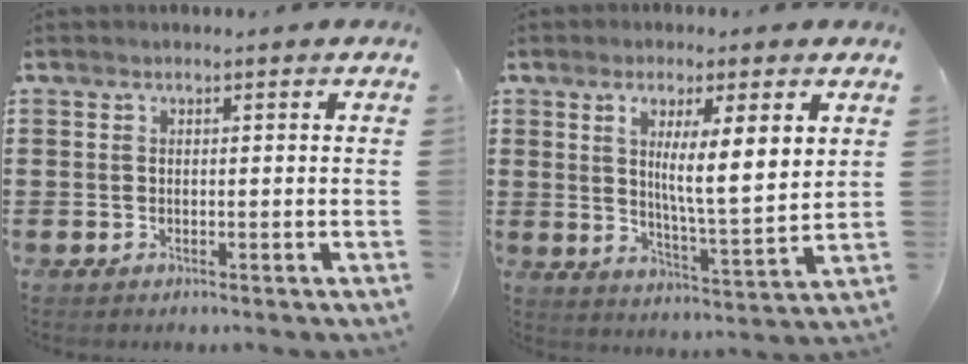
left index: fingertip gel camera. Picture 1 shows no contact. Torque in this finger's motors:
{"motor_torque": [2.01, -0.13, 0.53, 0.21]}